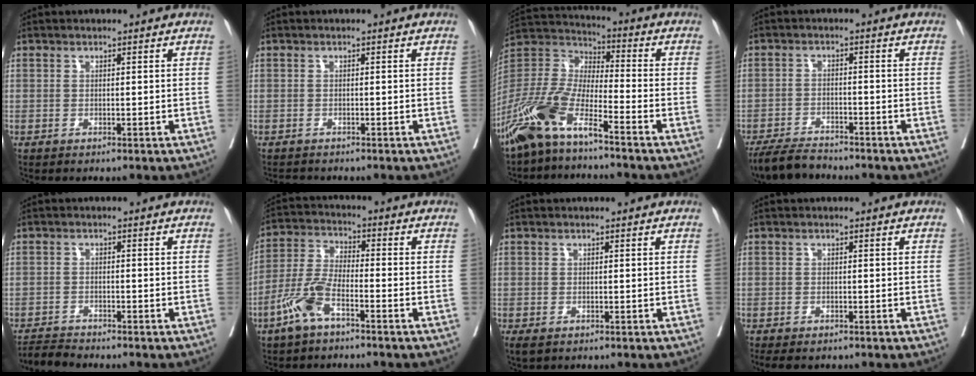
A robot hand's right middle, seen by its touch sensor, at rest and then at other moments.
{"total": 1.6, "force": [-1.5, 0.3, 0.2], "torque": [-0.006, -0.006, -0.023]}
{"total": 11.5, "force": [-8.0, 2.1, 7.9], "torque": [-0.185, -0.003, -0.164]}
{"total": 5.6, "force": [-5.3, 0.9, 1.5], "torque": [-0.027, -0.018, -0.096]}
{"total": 2.6, "force": [-2.6, -0.4, -0.1], "torque": [0.003, -0.016, -0.048]}
{"total": 7.4, "force": [-4.4, 2.2, 5.6], "torque": [-0.135, -0.001, -0.093]}
{"total": 2.3, "force": [-1.4, 1.2, 1.3], "torque": [-0.026, -0.007, -0.019]}
{"total": 4.1, "force": [-3.4, 1.6, 1.8], "torque": [-0.024, -0.009, -0.048]}